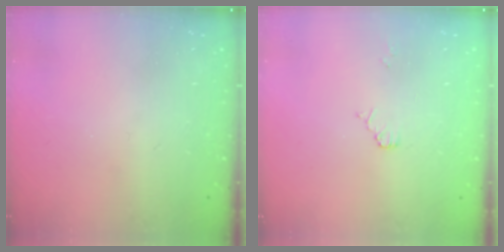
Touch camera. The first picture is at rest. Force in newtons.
{"total": 2.0, "press": 1.9, "slide": 0.3}